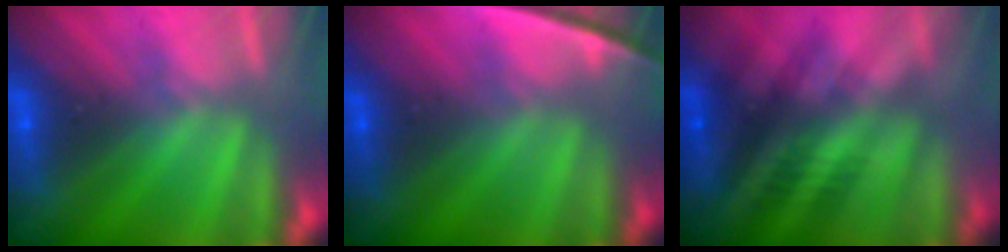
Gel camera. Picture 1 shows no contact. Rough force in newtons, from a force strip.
{"total": 2.4}
{"total": 2.6}